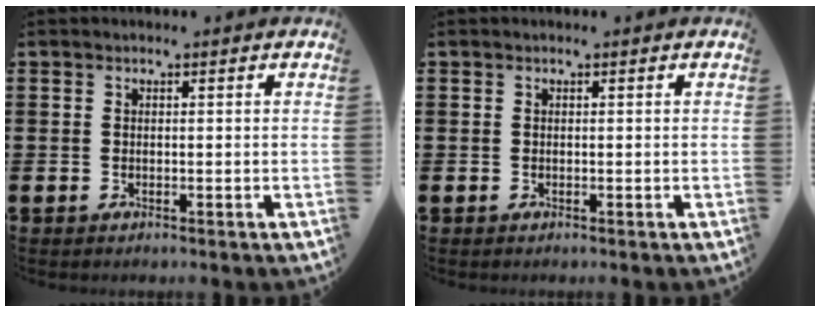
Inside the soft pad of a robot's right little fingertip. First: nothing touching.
{"total": 0.0}